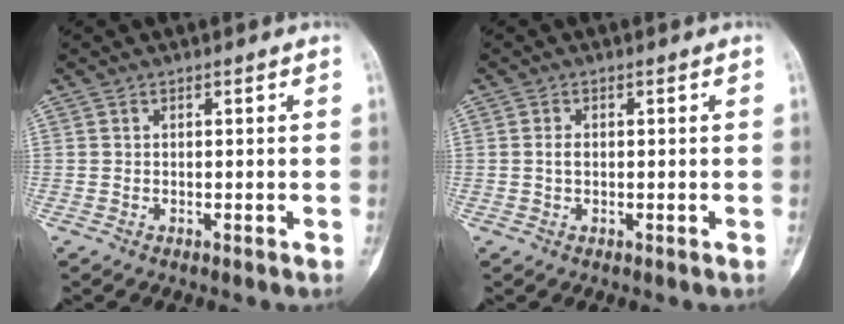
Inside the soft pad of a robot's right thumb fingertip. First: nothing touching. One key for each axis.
{"total": 1.4, "fx": 0.0, "fy": 0.9, "fz": 1.1, "tx": -0.019, "ty": 0.002, "tz": -0.002}